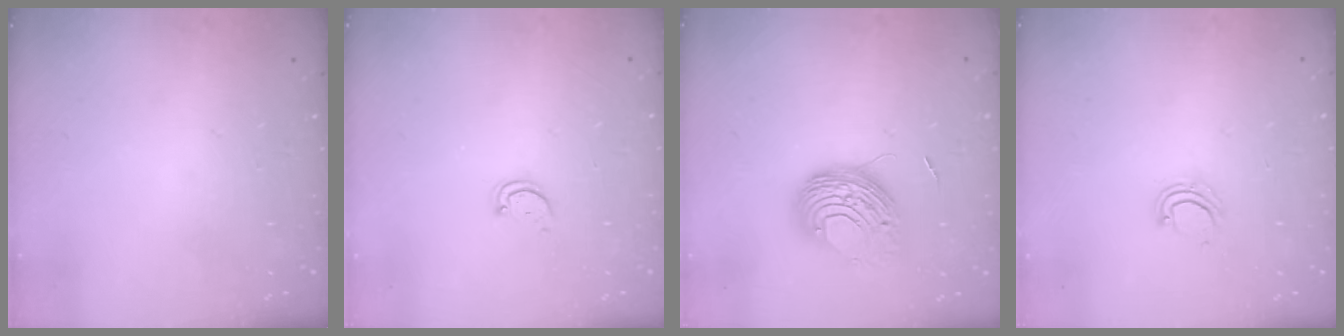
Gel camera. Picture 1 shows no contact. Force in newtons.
{"total": 2.8, "press": 2.7, "slide": 0.3}
{"total": 9.5, "press": 9.5, "slide": 0.7}
{"total": 2.2, "press": 2.2, "slide": 0.1}